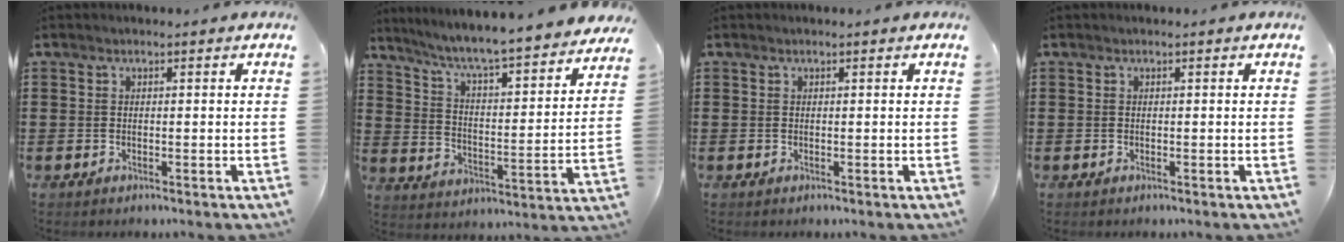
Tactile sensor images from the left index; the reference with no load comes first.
{"total": 5.8, "force": [5.2, -0.4, 2.7], "torque": [-0.077, -0.050, 0.077]}
{"total": 0.0}
{"total": 0.0}